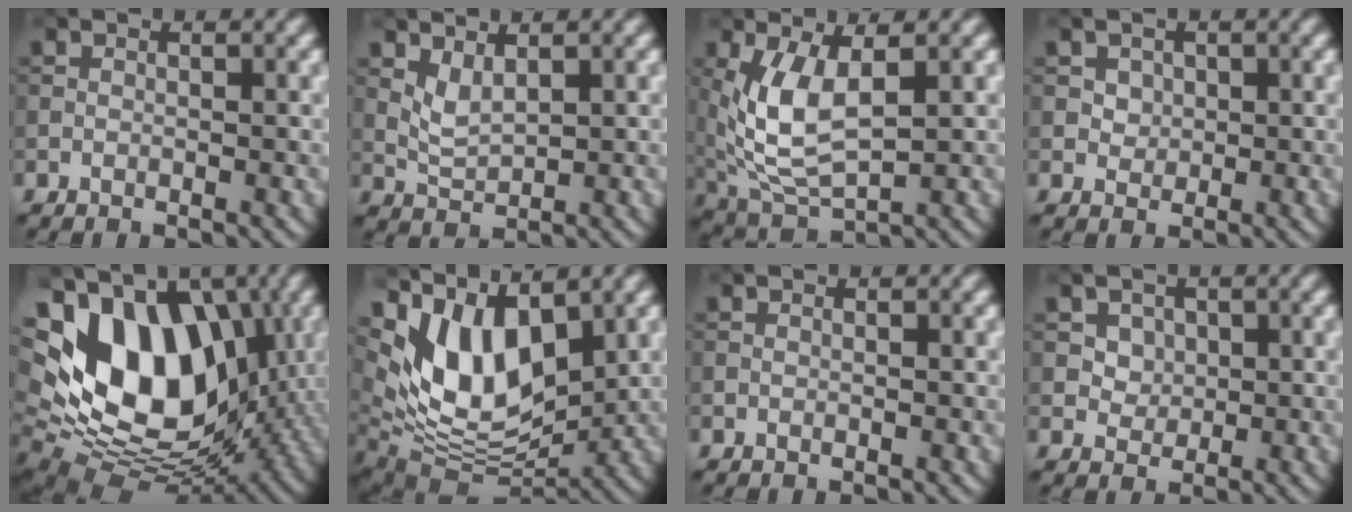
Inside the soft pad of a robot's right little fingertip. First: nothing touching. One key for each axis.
{"total": 1.9, "fx": 1.1, "fy": 0.8, "fz": 1.3, "tx": -0.031, "ty": -0.006, "tz": 0.027}
{"total": 5.9, "fx": 1.0, "fy": 2.7, "fz": 5.2, "tx": -0.124, "ty": -0.011, "tz": 0.027}
{"total": 1.6, "fx": 0.6, "fy": 1.4, "fz": 0.6, "tx": -0.010, "ty": -0.008, "tz": 0.021}
{"total": 16.0, "fx": 2.0, "fy": 10.5, "fz": 12.0, "tx": -0.206, "ty": 0.010, "tz": 0.025}
{"total": 9.7, "fx": 3.3, "fy": 5.5, "fz": 7.3, "tx": -0.140, "ty": -0.012, "tz": 0.062}
{"total": 0.0}
{"total": 2.8, "fx": 1.3, "fy": 2.2, "fz": 1.2, "tx": -0.035, "ty": -0.009, "tz": 0.040}